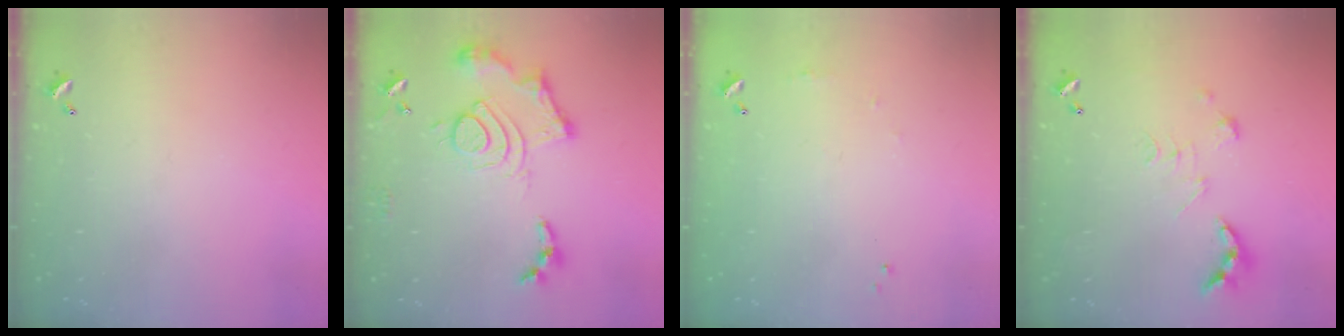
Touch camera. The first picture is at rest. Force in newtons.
{"total": 15.7, "press": 15.6, "slide": 1.4}
{"total": 4.7, "press": 4.7, "slide": 0.7}
{"total": 2.7, "press": 2.2, "slide": 1.5}